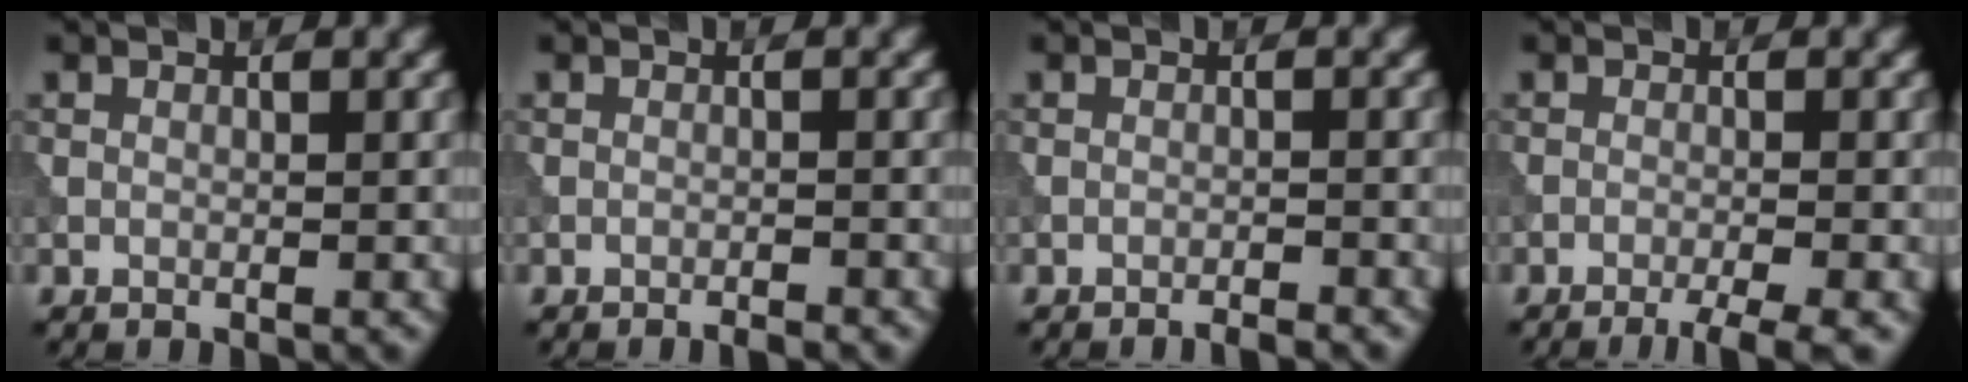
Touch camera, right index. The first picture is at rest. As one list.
[{"total": 1.1, "force": [-0.9, 0.1, 0.6], "torque": [-0.003, 0.000, -0.018]}, {"total": 1.5, "force": [-1.3, 0.1, 0.7], "torque": [-0.001, 0.002, -0.024]}, {"total": 3.6, "force": [-2.4, 0.5, 2.6], "torque": [-0.035, 0.002, -0.045]}]